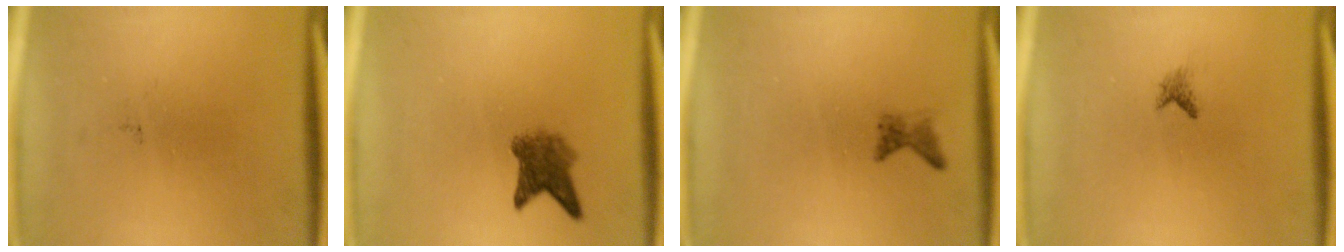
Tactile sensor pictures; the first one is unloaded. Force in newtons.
{"total": 4.1}
{"total": 1.2}
{"total": 0.8}